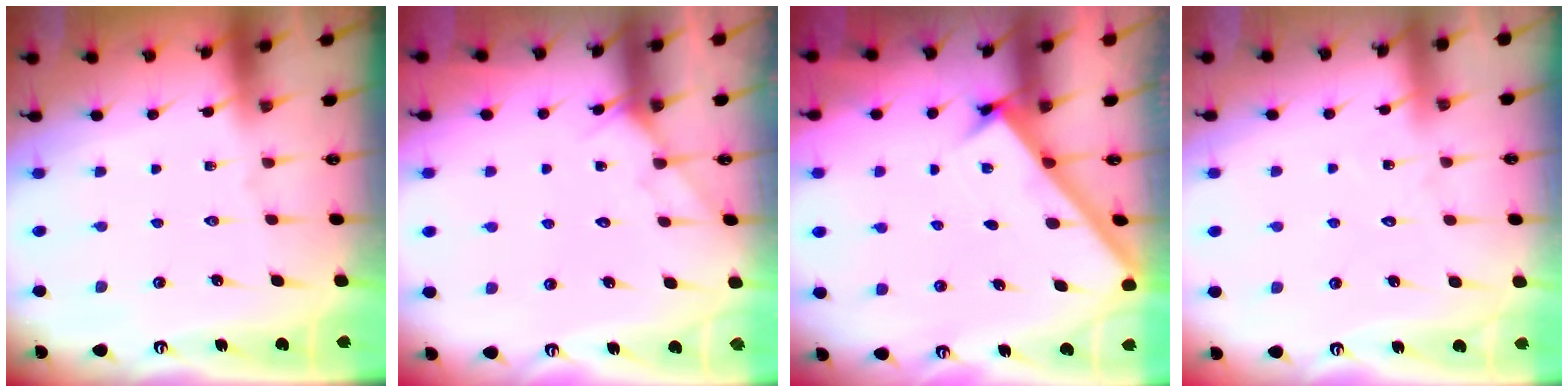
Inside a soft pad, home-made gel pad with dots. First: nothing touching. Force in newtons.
{"total": 4.6, "press": 4.6, "slide": 0.4}
{"total": 2.8, "press": 2.7, "slide": 0.3}
{"total": 6.0, "press": 6.0, "slide": 0.5}